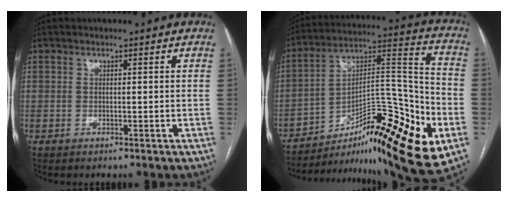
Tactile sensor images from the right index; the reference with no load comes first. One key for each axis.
{"total": 26.0, "fx": -13.2, "fy": 4.7, "fz": 21.9, "tx": -0.294, "ty": 0.013, "tz": -0.197}